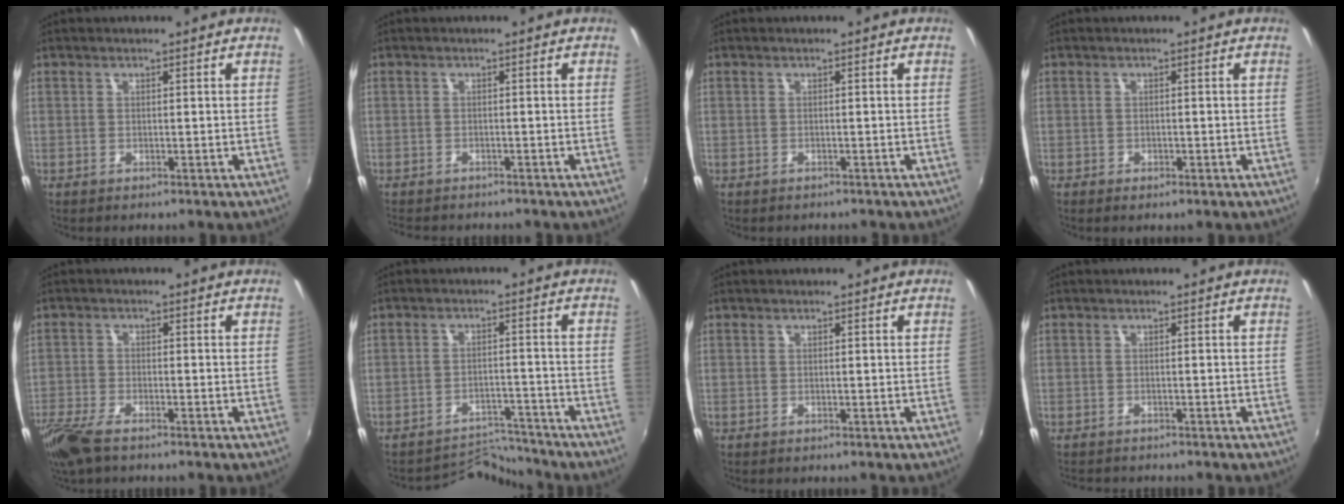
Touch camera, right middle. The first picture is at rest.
{"total": 3.6, "force": [-3.2, 1.4, 0.9], "torque": [-0.030, -0.009, -0.052]}
{"total": 1.0, "force": [-0.9, 0.3, 0.3], "torque": [-0.011, -0.002, -0.010]}
{"total": 1.3, "force": [-0.8, 0.8, 0.6], "torque": [-0.013, -0.005, -0.013]}
{"total": 9.0, "force": [-6.6, 2.6, 5.5], "torque": [-0.142, -0.036, -0.129]}
{"total": 6.2, "force": [-6.0, 0.2, -1.3], "torque": [0.005, 0.015, -0.095]}
{"total": 0.0}
{"total": 2.2, "force": [-2.0, 0.9, 0.3], "torque": [-0.015, -0.005, -0.036]}